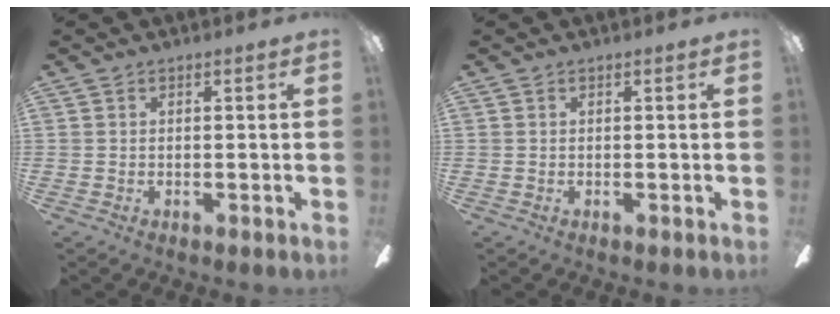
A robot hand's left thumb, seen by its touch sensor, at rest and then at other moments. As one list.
[{"total": 0.0}]